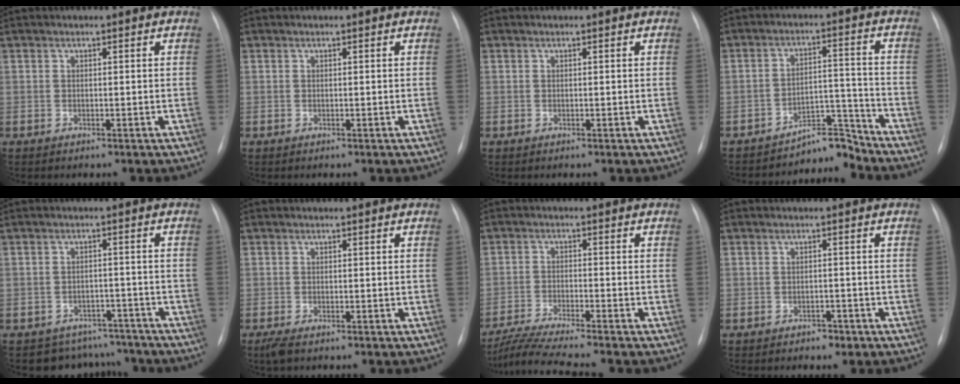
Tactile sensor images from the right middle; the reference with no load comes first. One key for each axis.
{"total": 0.0}
{"total": 0.0}
{"total": 5.8, "fx": -5.7, "fy": 0.9, "fz": -0.4, "tx": 0.012, "ty": 0.046, "tz": -0.085}
{"total": 7.6, "fx": -6.7, "fy": 3.6, "fz": -0.9, "tx": 0.025, "ty": 0.029, "tz": -0.082}
{"total": 2.3, "fx": -1.5, "fy": 0.8, "fz": 1.5, "tx": -0.034, "ty": -0.007, "tz": -0.025}
{"total": 9.0, "fx": -7.8, "fy": -1.3, "fz": 4.2, "tx": -0.078, "ty": -0.024, "tz": -0.134}
{"total": 1.7, "fx": -1.2, "fy": 1.0, "fz": 0.6, "tx": -0.009, "ty": 0.003, "tz": -0.014}